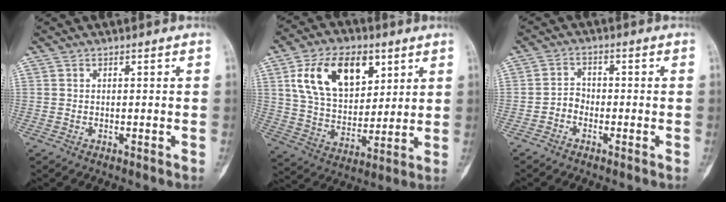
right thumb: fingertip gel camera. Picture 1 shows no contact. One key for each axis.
{"total": 17.5, "fx": 7.3, "fy": 10.7, "fz": 11.8, "tx": -0.168, "ty": -0.022, "tz": 0.137}
{"total": 1.3, "fx": -0.7, "fy": 0.9, "fz": 0.6, "tx": -0.004, "ty": 0.007, "tz": -0.018}